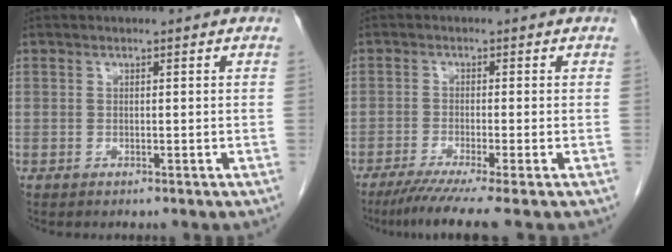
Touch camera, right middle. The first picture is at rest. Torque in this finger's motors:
{"motor_torque": [0.90, -0.71, 0.25, 0.08]}